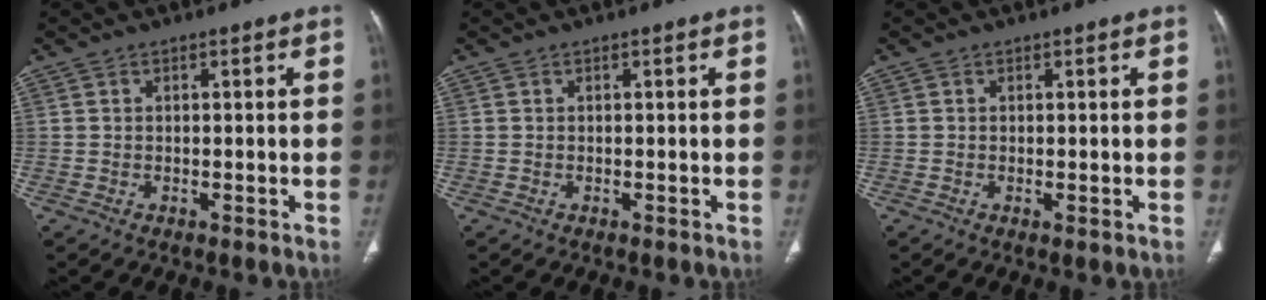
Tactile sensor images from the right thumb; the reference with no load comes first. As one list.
[{"total": 0.0}, {"total": 0.5, "force": [-0.1, 0.0, 0.5], "torque": [-0.017, -0.005, 0.000]}]